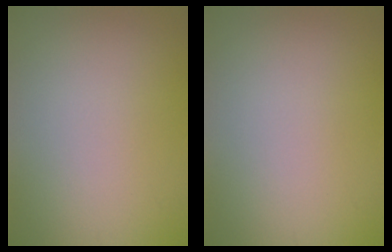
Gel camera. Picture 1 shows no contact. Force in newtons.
{"total": 0.0}